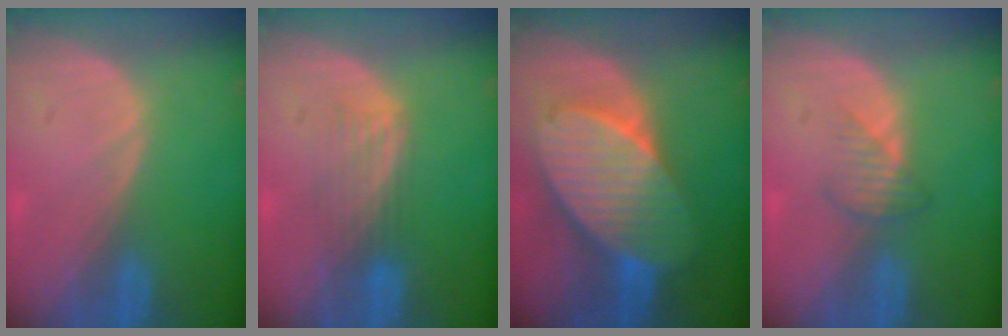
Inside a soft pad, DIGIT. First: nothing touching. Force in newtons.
{"total": 4.4, "press": 3.7, "slide": 2.3}
{"total": 10.3, "press": 10.3, "slide": 0.7}
{"total": 2.7, "press": 2.6, "slide": 0.7}